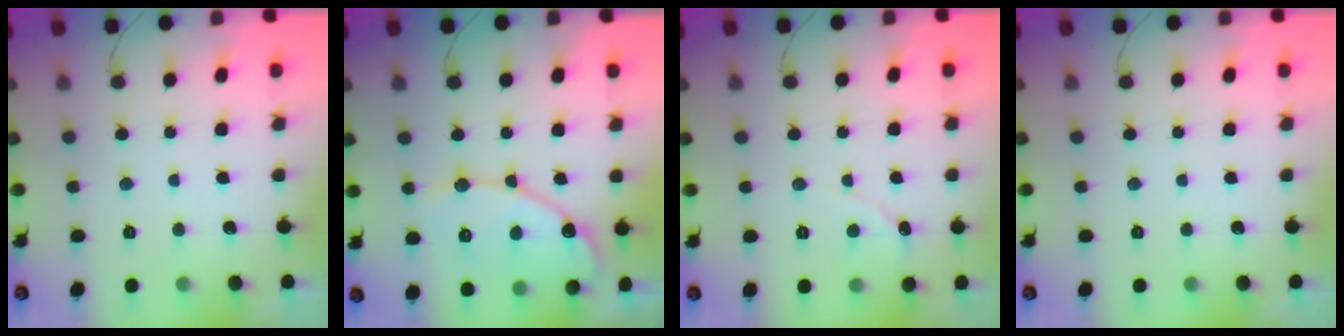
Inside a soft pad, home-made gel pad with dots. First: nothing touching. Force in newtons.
{"total": 13.3, "press": 13.3, "slide": 1.0}
{"total": 0.0}
{"total": 0.0}